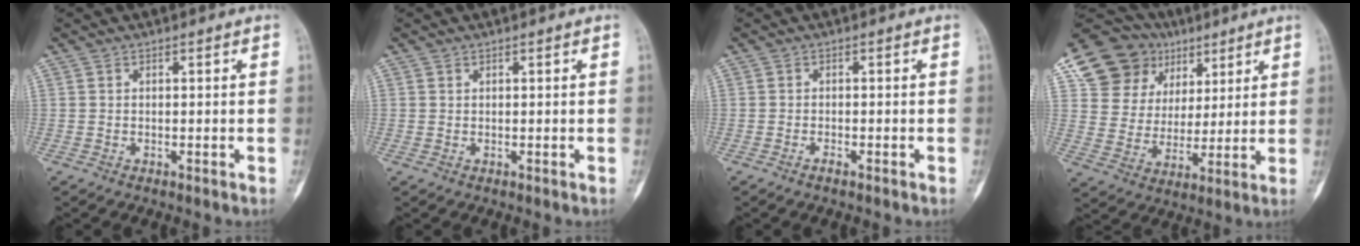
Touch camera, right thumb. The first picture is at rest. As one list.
[{"total": 0.0}, {"total": 1.4, "force": [-1.0, 0.6, 0.8], "torque": [-0.013, 0.003, -0.021]}, {"total": 17.6, "force": [8.7, 14.3, 5.5], "torque": [-0.060, 0.012, 0.163]}]